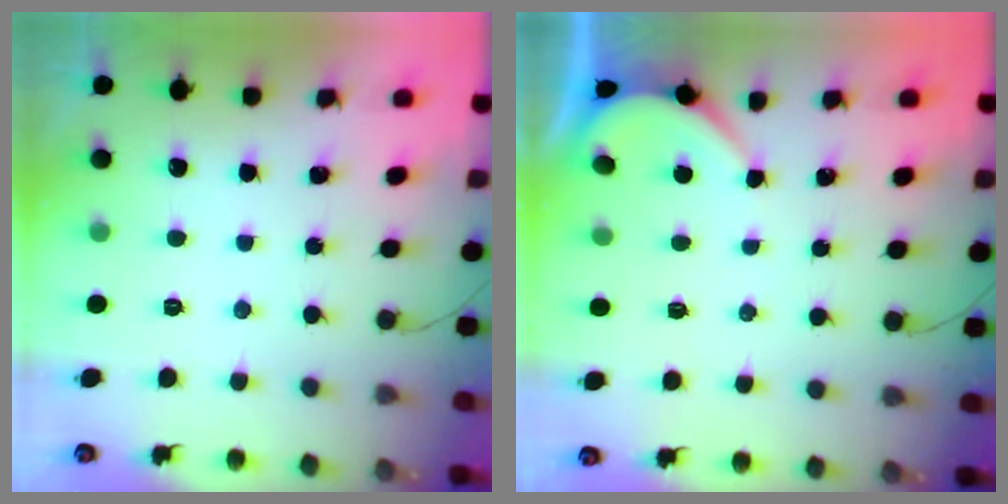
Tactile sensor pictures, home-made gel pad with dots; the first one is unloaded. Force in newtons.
{"total": 2.2, "press": 2.2, "slide": 0.4}